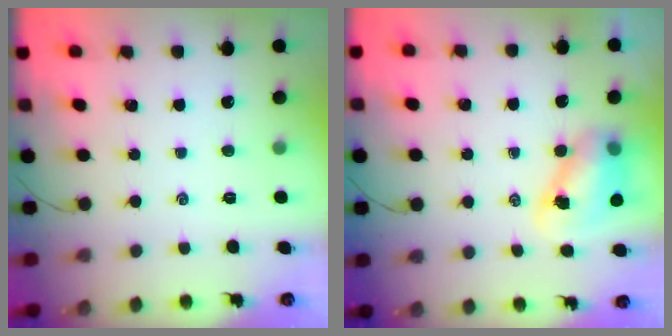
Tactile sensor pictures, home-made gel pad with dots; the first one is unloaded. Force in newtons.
{"total": 7.8, "press": 7.5, "slide": 2.0}